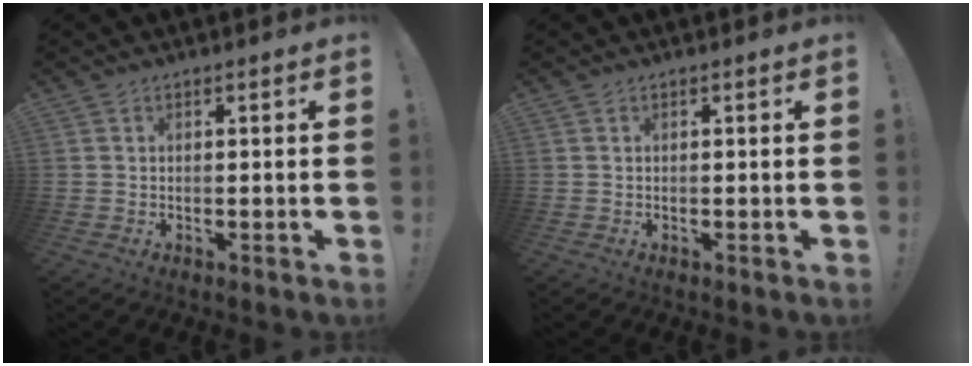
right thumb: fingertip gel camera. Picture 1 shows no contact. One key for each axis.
{"total": 0.0}